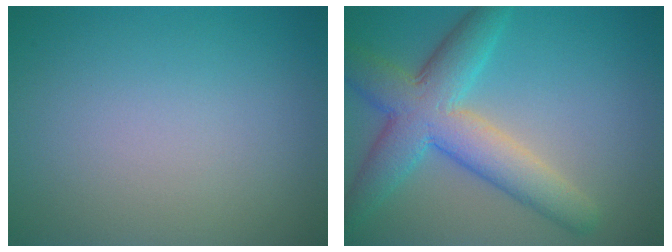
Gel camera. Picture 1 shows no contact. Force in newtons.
{"total": 7.3, "press": 7.3, "slide": 0.4}